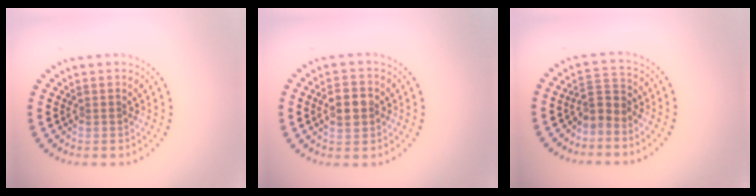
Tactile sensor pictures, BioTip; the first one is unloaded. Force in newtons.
{"total": 2.9, "press": 2.9, "slide": 0.2}
{"total": 2.3, "press": 1.5, "slide": 1.7}